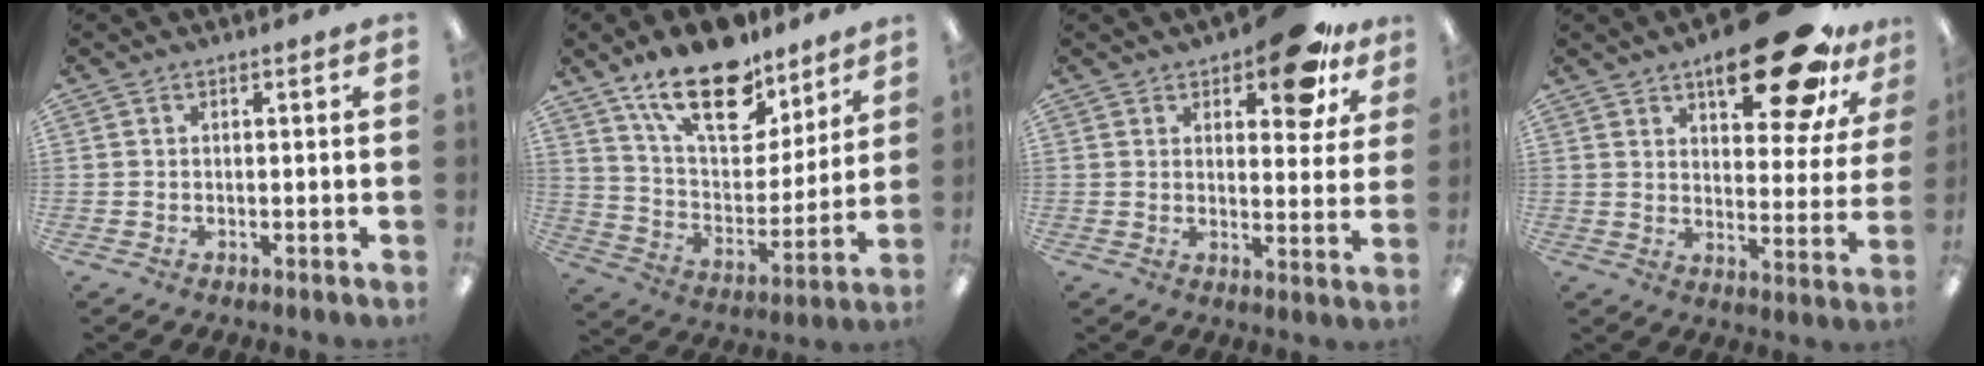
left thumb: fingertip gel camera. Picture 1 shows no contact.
{"total": 20.7, "force": [14.3, 9.8, 11.4], "torque": [-0.195, -0.078, 0.253]}
{"total": 12.4, "force": [8.4, 5.1, 7.6], "torque": [-0.095, -0.043, 0.141]}
{"total": 22.3, "force": [14.2, 8.9, 14.8], "torque": [-0.192, -0.084, 0.226]}